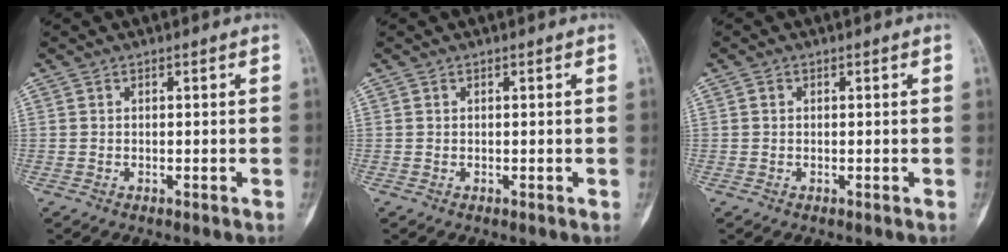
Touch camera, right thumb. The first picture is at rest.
{"total": 0.0}
{"total": 0.6, "force": [0.1, 0.5, 0.3], "torque": [-0.003, 0.001, 0.001]}